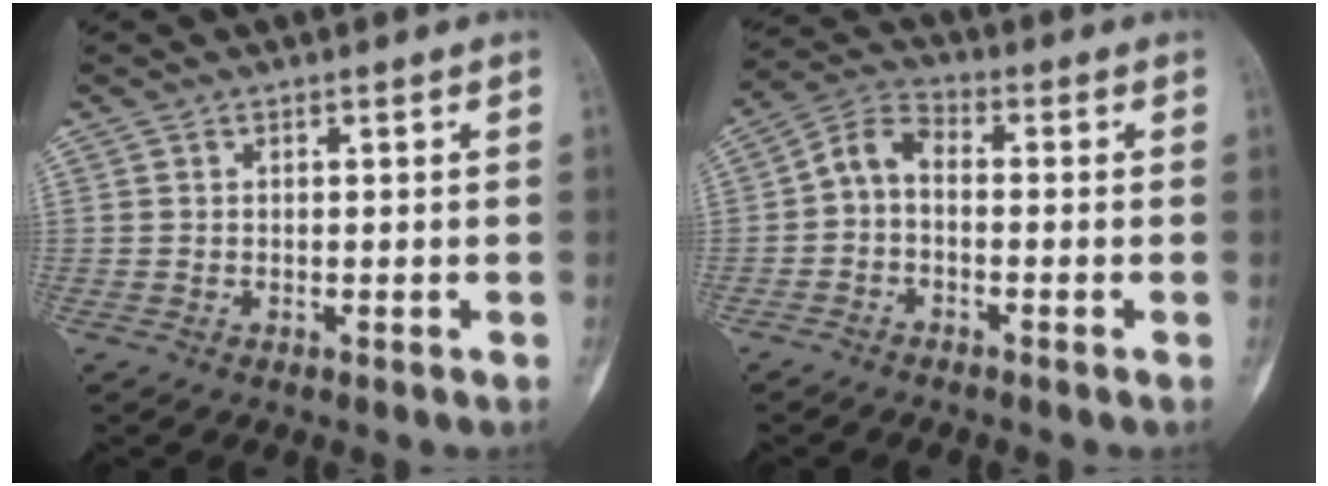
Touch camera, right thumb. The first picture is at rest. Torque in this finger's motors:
{"motor_torque": [0.00, 0.00, 0.46, -0.44, 0.14]}